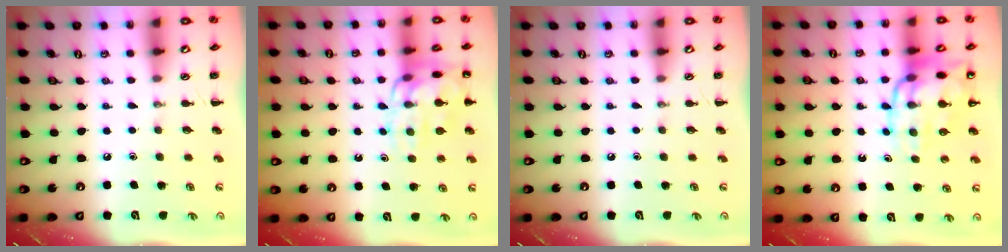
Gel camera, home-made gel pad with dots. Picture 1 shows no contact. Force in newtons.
{"total": 13.5, "press": 13.5, "slide": 1.2}
{"total": 0.0}
{"total": 15.6, "press": 15.3, "slide": 3.0}